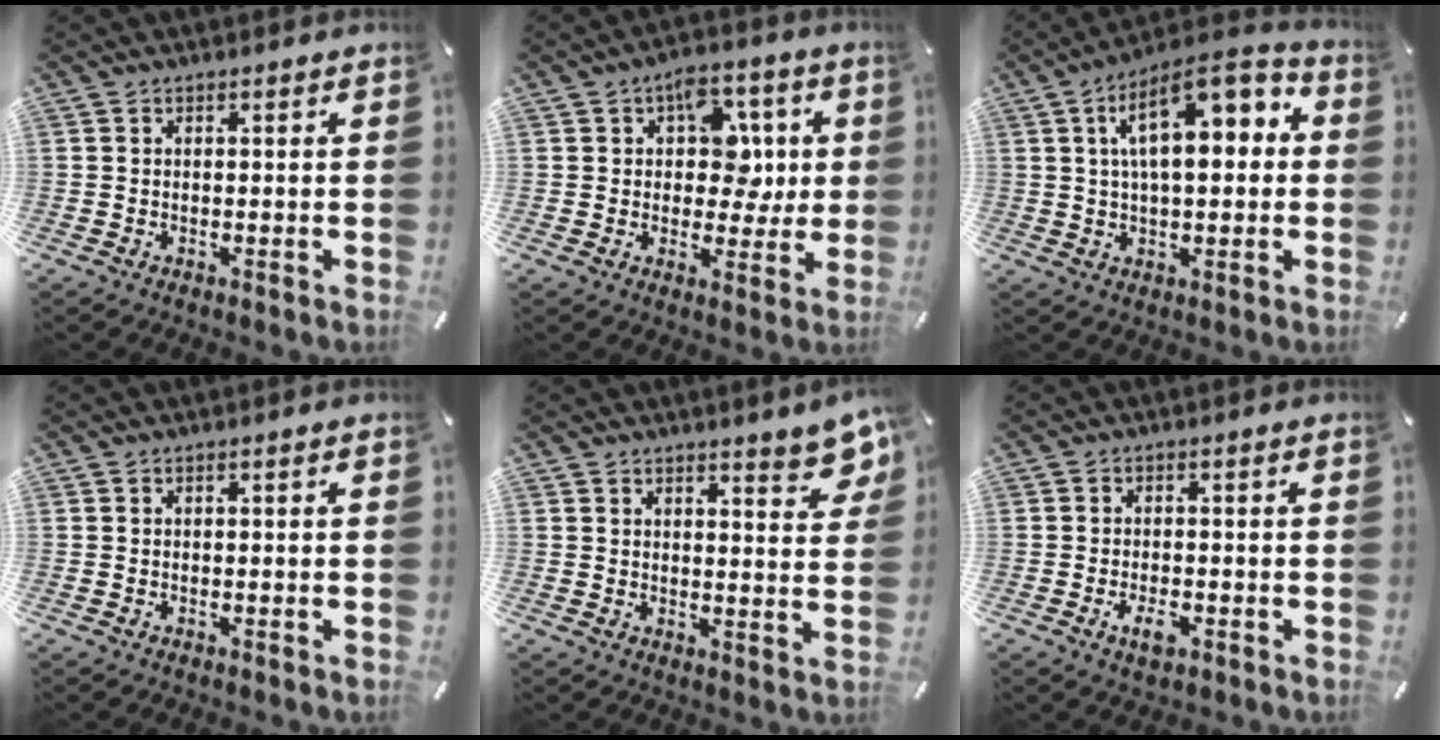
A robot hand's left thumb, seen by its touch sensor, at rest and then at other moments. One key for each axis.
{"total": 10.8, "fx": 2.3, "fy": 8.1, "fz": 6.6, "tx": -0.080, "ty": -0.002, "tz": 0.039}
{"total": 13.7, "fx": 4.2, "fy": 6.3, "fz": 11.5, "tx": -0.177, "ty": -0.011, "tz": 0.070}
{"total": 0.0}
{"total": 5.8, "fx": 4.7, "fy": 1.4, "fz": 3.0, "tx": -0.031, "ty": -0.034, "tz": 0.079}
{"total": 3.5, "fx": -1.5, "fy": 1.7, "fz": 2.7, "tx": -0.058, "ty": 0.002, "tz": -0.027}